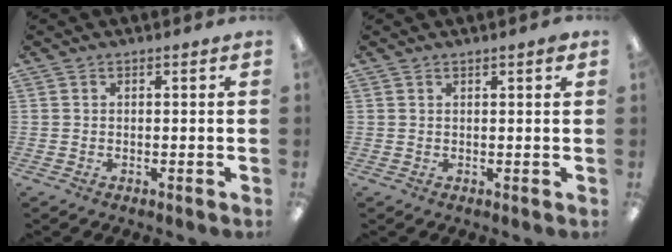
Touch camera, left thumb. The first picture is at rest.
{"total": 1.2, "force": [0.9, 0.2, 0.8], "torque": [-0.017, 0.003, 0.015]}